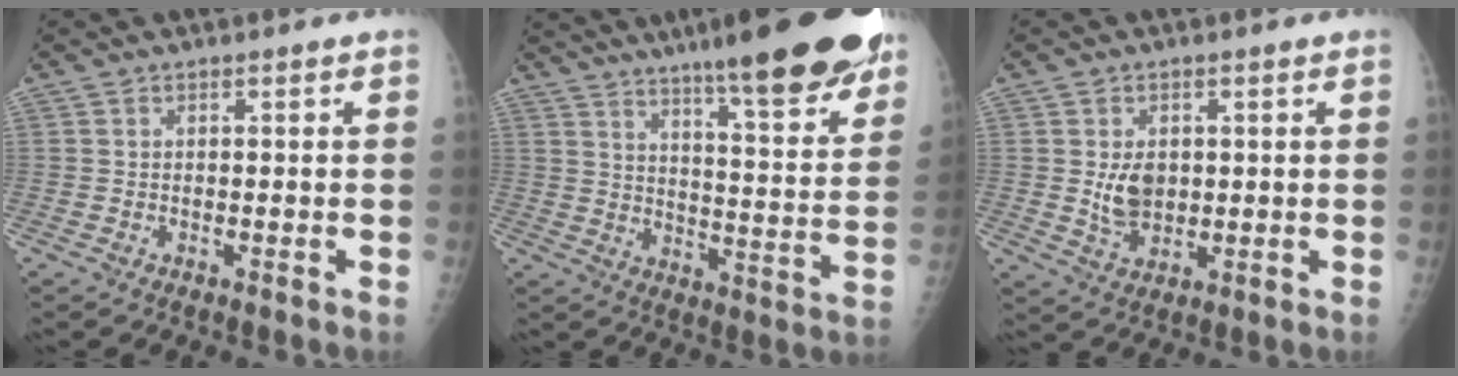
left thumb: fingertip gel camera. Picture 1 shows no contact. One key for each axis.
{"total": 24.8, "fx": 17.8, "fy": 4.0, "fz": 16.9, "tx": -0.218, "ty": -0.072, "tz": 0.249}
{"total": 5.6, "fx": 0.8, "fy": 3.8, "fz": 3.9, "tx": -0.053, "ty": -0.012, "tz": 0.026}